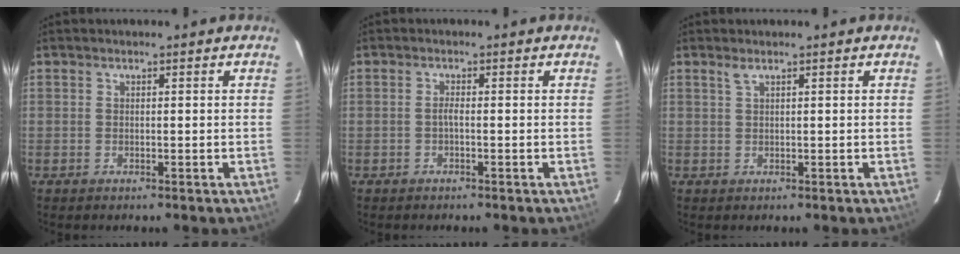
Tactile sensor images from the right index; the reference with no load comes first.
{"total": 0.9, "force": [-0.4, -0.1, 0.8], "torque": [-0.015, 0.003, -0.010]}
{"total": 0.9, "force": [0.6, -0.1, 0.6], "torque": [-0.012, 0.003, 0.012]}